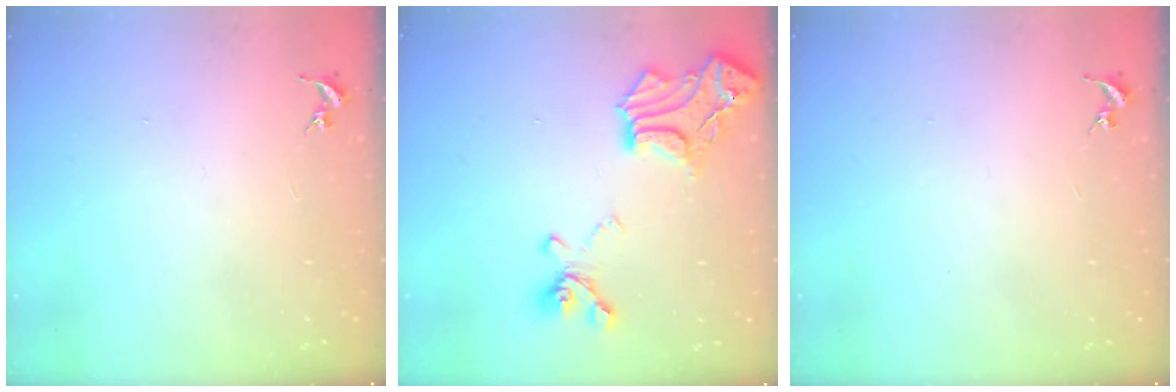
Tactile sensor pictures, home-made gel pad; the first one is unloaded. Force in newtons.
{"total": 18.5, "press": 18.4, "slide": 1.5}
{"total": 0.0}